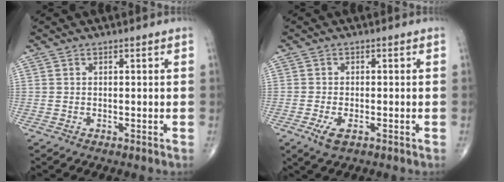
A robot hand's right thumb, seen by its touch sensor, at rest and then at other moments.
{"total": 3.4, "force": [-1.5, 1.5, 2.6], "torque": [-0.056, -0.005, -0.024]}